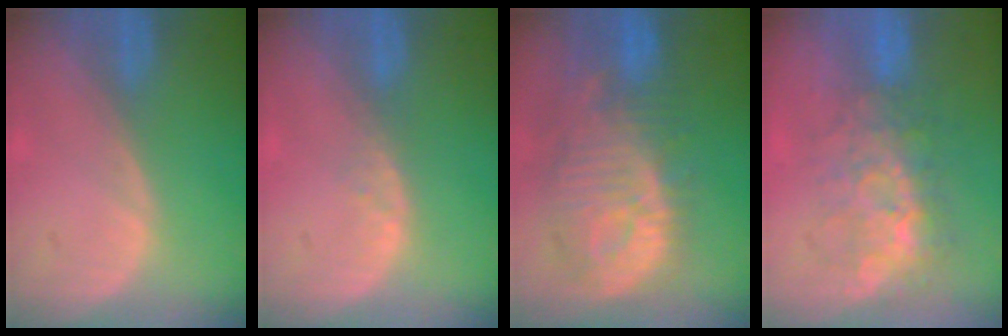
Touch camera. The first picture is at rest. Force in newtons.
{"total": 1.0, "press": 1.0, "slide": 0.2}
{"total": 12.1, "press": 10.9, "slide": 5.2}
{"total": 7.9, "press": 7.5, "slide": 2.7}